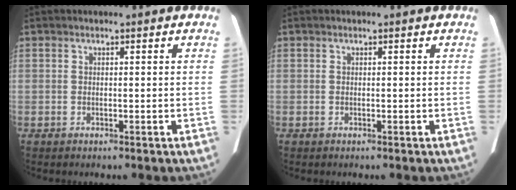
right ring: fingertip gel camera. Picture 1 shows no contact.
{"total": 0.0}